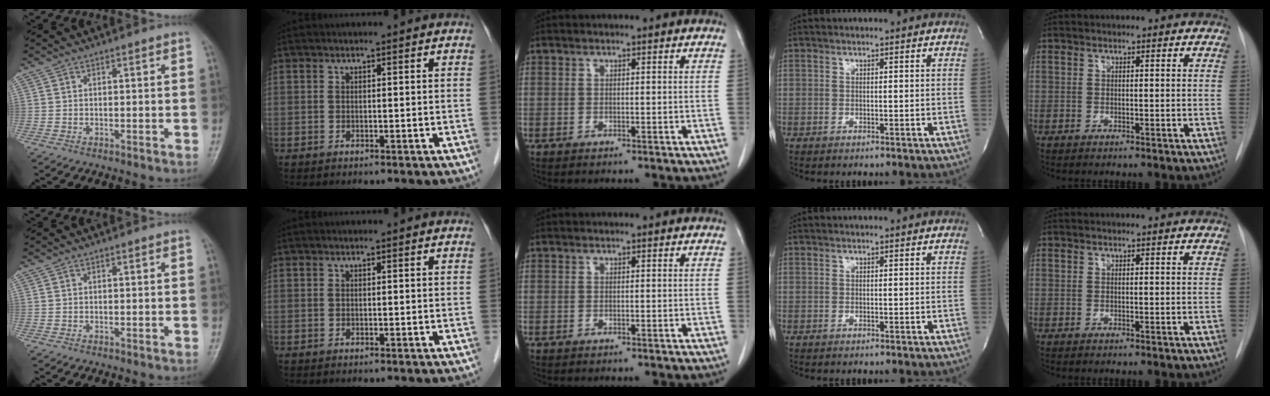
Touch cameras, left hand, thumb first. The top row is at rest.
{}